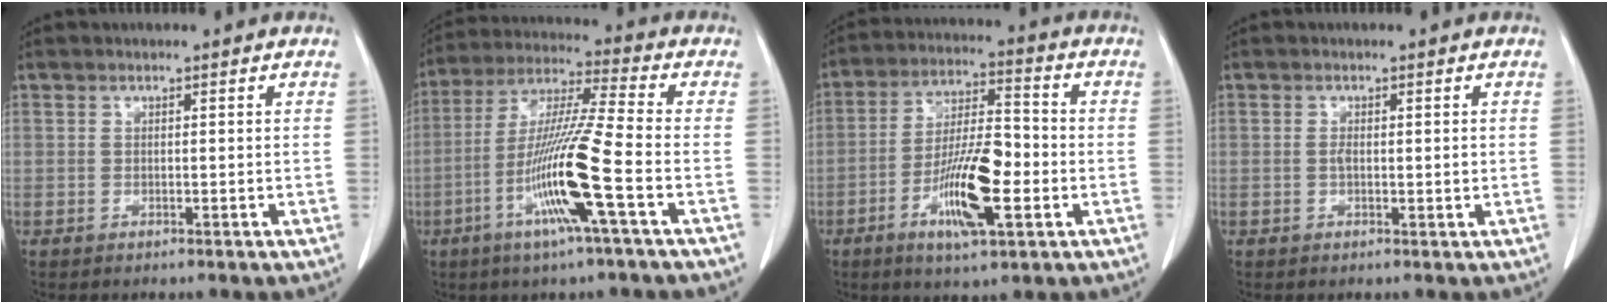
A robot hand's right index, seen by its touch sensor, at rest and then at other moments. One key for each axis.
{"total": 14.6, "fx": -5.2, "fy": -1.1, "fz": 13.6, "tx": -0.279, "ty": -0.014, "tz": -0.105}
{"total": 12.6, "fx": -4.3, "fy": 2.7, "fz": 11.5, "tx": -0.222, "ty": -0.005, "tz": -0.073}
{"total": 1.4, "fx": -0.2, "fy": 0.4, "fz": 1.3, "tx": -0.032, "ty": -0.001, "tz": -0.001}